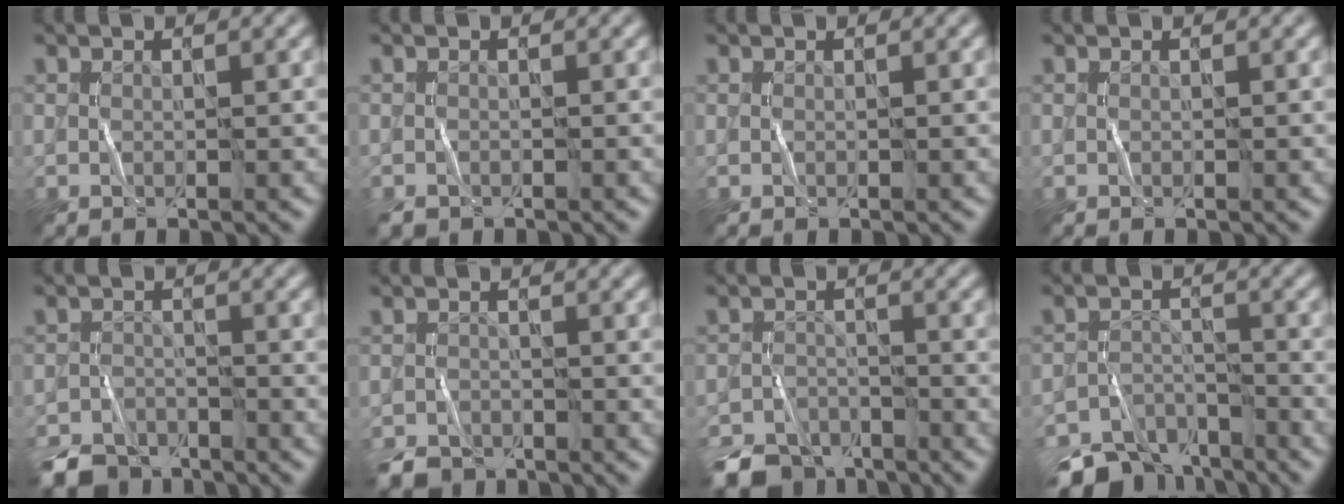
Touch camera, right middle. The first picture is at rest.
{"total": 0.8, "force": [-0.7, 0.4, 0.1], "torque": [-0.001, -0.003, -0.013]}
{"total": 0.0}
{"total": 0.0}
{"total": 4.4, "force": [-3.8, 1.9, 1.1], "torque": [-0.019, -0.007, -0.078]}
{"total": 2.9, "force": [-2.5, 1.3, 0.7], "torque": [-0.009, -0.005, -0.052]}
{"total": 5.4, "force": [-4.5, 2.5, 1.5], "torque": [-0.029, -0.009, -0.092]}
{"total": 7.7, "force": [-6.5, 3.2, 2.7], "torque": [-0.046, -0.014, -0.118]}